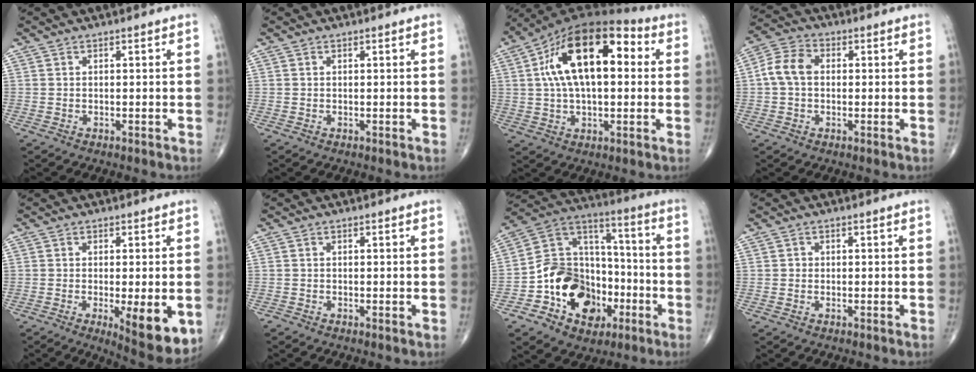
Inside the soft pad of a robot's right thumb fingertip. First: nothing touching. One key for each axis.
{"total": 0.0}
{"total": 19.8, "fx": 4.0, "fy": 10.1, "fz": 16.5, "tx": -0.270, "ty": 0.028, "tz": 0.055}
{"total": 6.9, "fx": 0.3, "fy": 5.0, "fz": 4.7, "tx": -0.089, "ty": 0.022, "tz": -0.003}
{"total": 10.6, "fx": -2.9, "fy": 3.0, "fz": 9.7, "tx": -0.131, "ty": -0.023, "tz": -0.035}
{"total": 0.5, "fx": -0.3, "fy": 0.2, "fz": 0.4, "tx": -0.008, "ty": -0.003, "tz": -0.010}
{"total": 19.0, "fx": -6.9, "fy": 14.3, "fz": 10.4, "tx": -0.125, "ty": 0.078, "tz": -0.111}
{"total": 0.7, "fx": -0.1, "fy": 0.7, "fz": 0.2, "tx": 0.002, "ty": 0.003, "tz": -0.003}